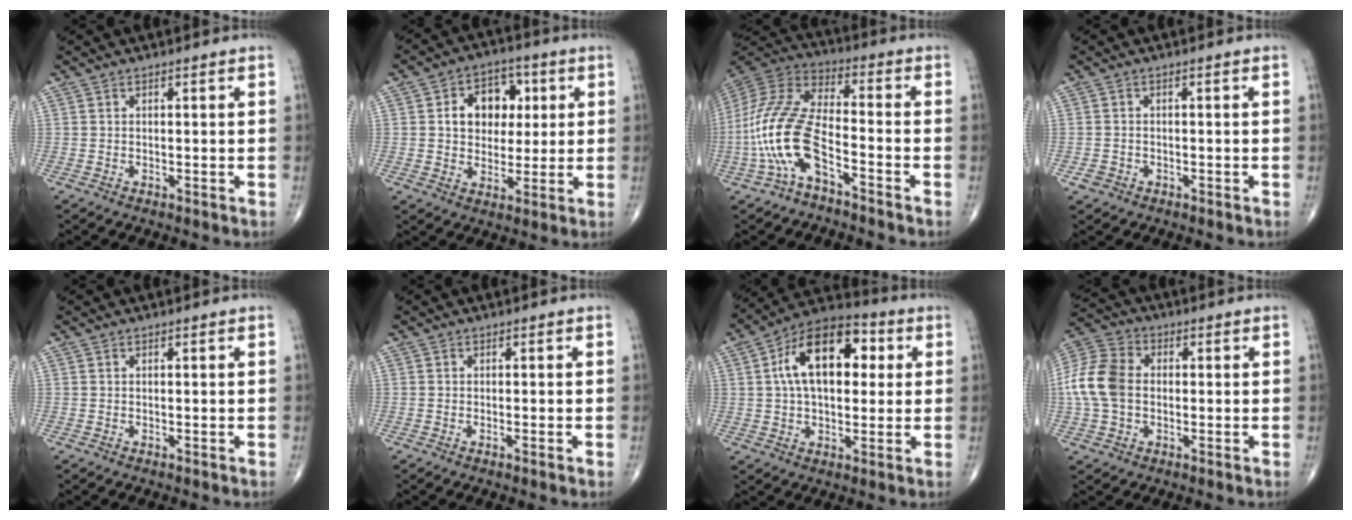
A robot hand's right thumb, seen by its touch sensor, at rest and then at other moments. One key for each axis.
{"total": 10.7, "fx": 2.1, "fy": 8.2, "fz": 6.5, "tx": -0.050, "ty": 0.007, "tz": 0.033}
{"total": 16.3, "fx": -6.2, "fy": 6.8, "fz": 13.4, "tx": -0.296, "ty": 0.052, "tz": -0.121}
{"total": 1.6, "fx": -0.9, "fy": 1.3, "fz": 0.4, "tx": -0.009, "ty": 0.008, "tz": -0.014}
{"total": 0.0}
{"total": 0.9, "fx": -0.3, "fy": 0.0, "fz": 0.9, "tx": -0.018, "ty": -0.002, "tz": -0.006}
{"total": 16.8, "fx": 3.5, "fy": 9.7, "fz": 13.2, "tx": -0.191, "ty": 0.022, "tz": 0.050}
{"total": 11.2, "fx": -0.2, "fy": 8.1, "fz": 7.7, "tx": -0.161, "ty": 0.026, "tz": -0.014}